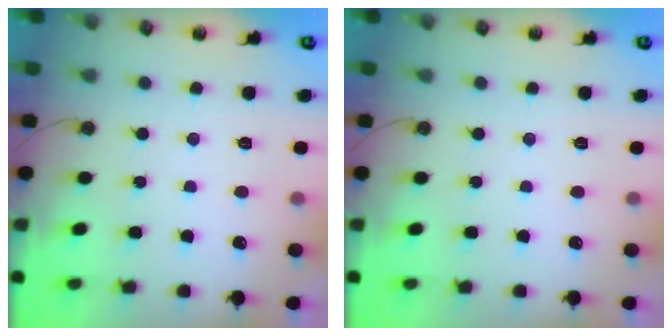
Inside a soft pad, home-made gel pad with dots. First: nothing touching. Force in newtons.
{"total": 0.0}